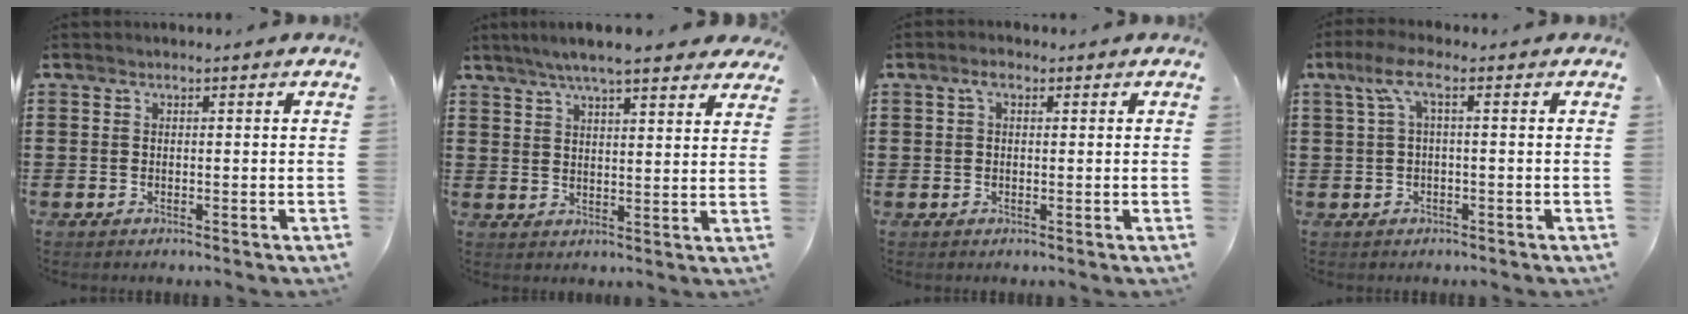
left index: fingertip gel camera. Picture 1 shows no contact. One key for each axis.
{"total": 6.1, "fx": 5.3, "fy": 0.4, "fz": 3.1, "tx": -0.076, "ty": -0.012, "tz": 0.092}
{"total": 2.2, "fx": 0.7, "fy": 1.1, "fz": 1.8, "tx": -0.038, "ty": 0.008, "tz": 0.012}
{"total": 4.5, "fx": 0.4, "fy": 1.1, "fz": 4.3, "tx": -0.092, "ty": 0.004, "tz": 0.001}